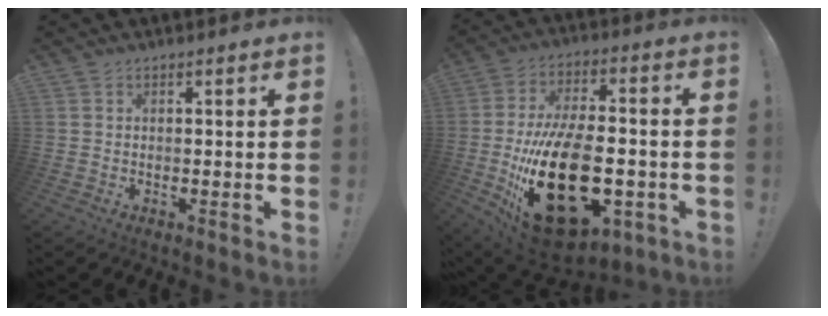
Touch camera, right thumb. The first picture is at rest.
{"total": 30.0, "force": [-7.4, 16.6, 23.8], "torque": [-0.433, 0.040, -0.098]}